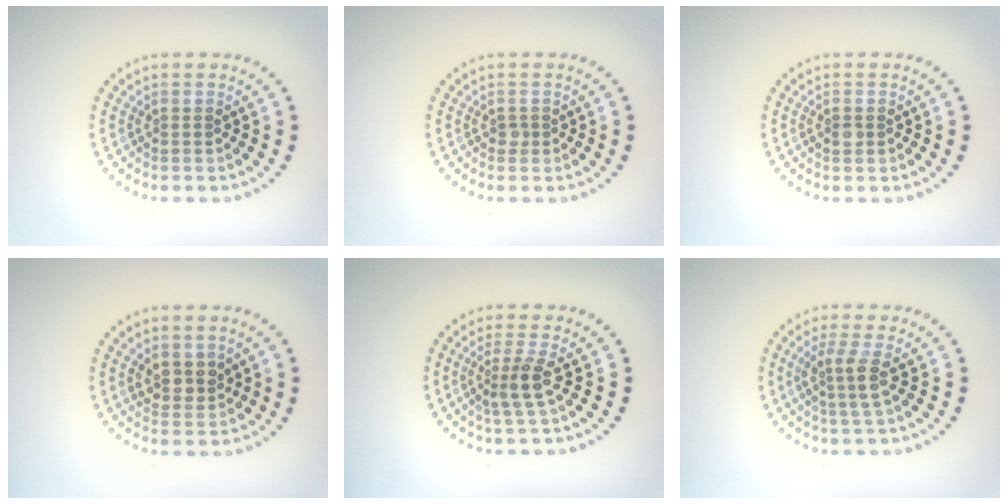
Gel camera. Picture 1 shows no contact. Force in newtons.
{"total": 0.6, "press": 0.5, "slide": 0.3}
{"total": 0.9, "press": 0.9, "slide": 0.0}
{"total": 2.2, "press": 1.9, "slide": 1.0}
{"total": 2.4, "press": 1.9, "slide": 1.5}
{"total": 2.5, "press": 2.0, "slide": 1.5}